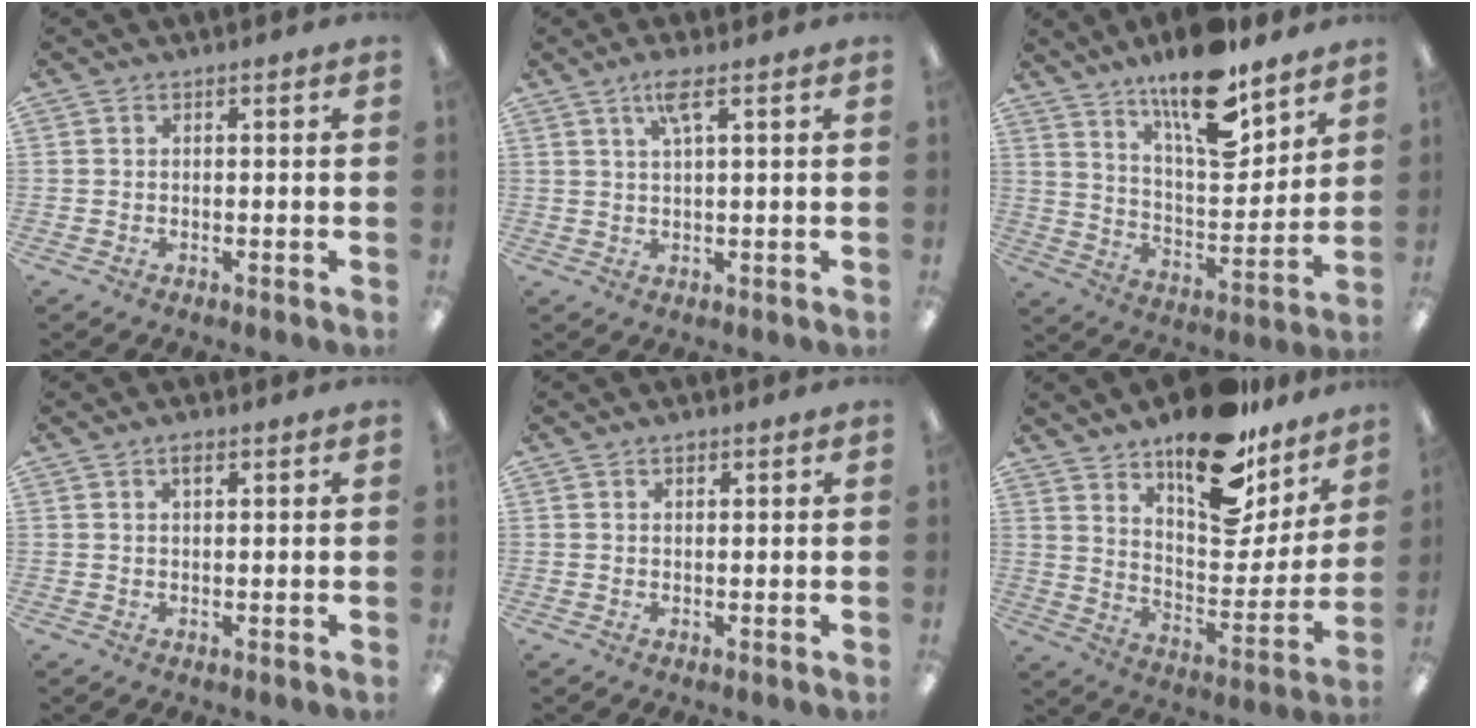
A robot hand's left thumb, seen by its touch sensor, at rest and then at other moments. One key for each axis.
{"total": 3.2, "fx": 1.8, "fy": 0.6, "fz": 2.6, "tx": -0.057, "ty": 0.006, "tz": 0.029}
{"total": 17.2, "fx": 12.5, "fy": 5.4, "fz": 10.4, "tx": -0.170, "ty": -0.083, "tz": 0.209}
{"total": 1.8, "fx": 1.1, "fy": 0.7, "fz": 1.3, "tx": -0.020, "ty": 0.000, "tz": 0.018}
{"total": 1.0, "fx": 0.8, "fy": 0.5, "fz": 0.5, "tx": -0.002, "ty": -0.002, "tz": 0.012}
{"total": 21.1, "fx": 15.6, "fy": 9.0, "fz": 11.1, "tx": -0.150, "ty": -0.110, "tz": 0.266}